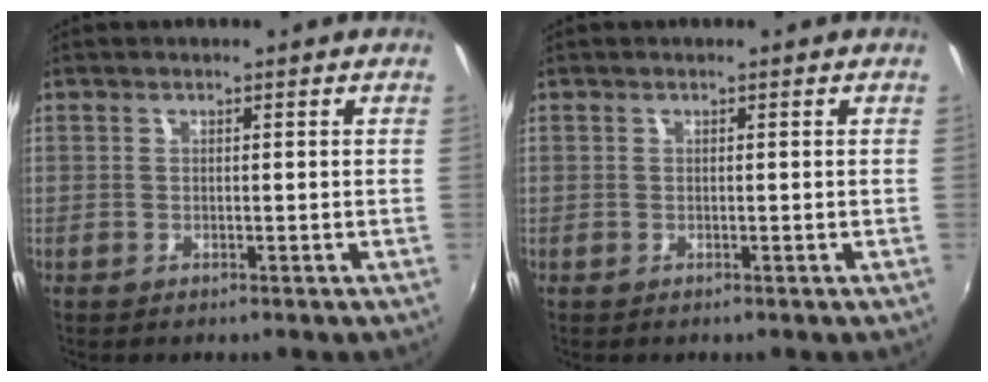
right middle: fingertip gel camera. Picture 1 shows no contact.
{"total": 0.0}